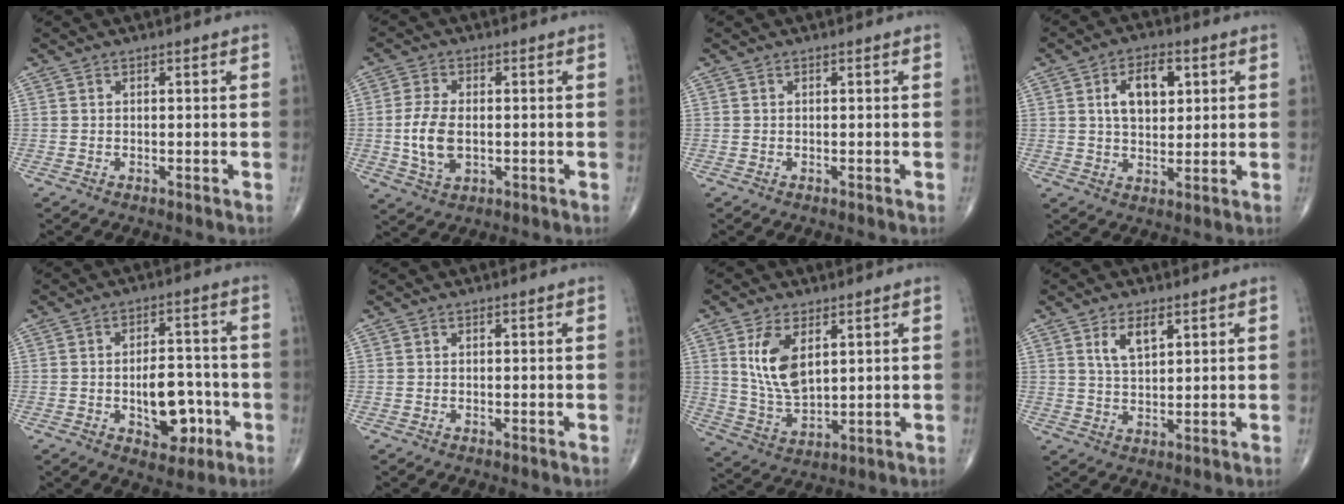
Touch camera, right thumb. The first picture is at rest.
{"total": 7.8, "force": [-0.6, 4.5, 6.3], "torque": [-0.129, -0.003, -0.009]}
{"total": 0.0}
{"total": 9.1, "force": [2.6, 5.3, 6.9], "torque": [-0.093, -0.002, 0.042]}
{"total": 10.3, "force": [-2.8, 6.0, 7.9], "torque": [-0.085, 0.025, -0.032]}
{"total": 0.0}
{"total": 11.6, "force": [4.3, 6.2, 8.9], "torque": [-0.160, -0.023, 0.097]}
{"total": 5.4, "force": [2.7, 2.4, 4.0], "torque": [-0.068, -0.015, 0.053]}